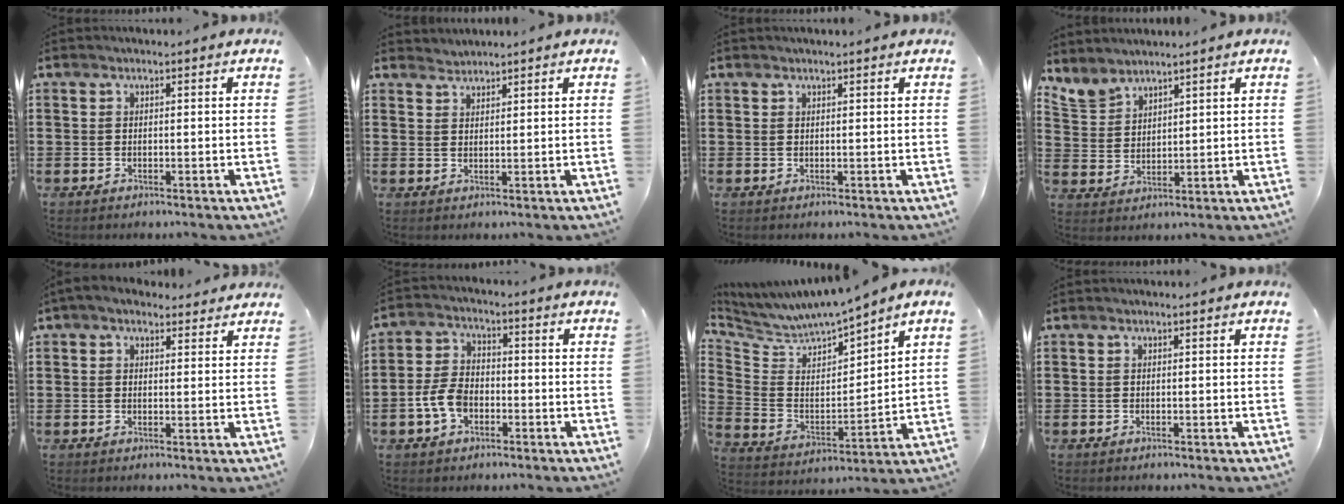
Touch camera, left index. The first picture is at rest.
{"total": 1.4, "force": [1.3, 0.0, -0.4], "torque": [0.003, 0.001, 0.028]}
{"total": 0.6, "force": [0.5, -0.1, 0.4], "torque": [-0.008, -0.003, 0.010]}
{"total": 4.2, "force": [3.9, 1.4, 0.5], "torque": [-0.027, -0.011, 0.076]}
{"total": 2.9, "force": [2.4, 1.1, 1.0], "torque": [-0.027, -0.001, 0.044]}
{"total": 6.0, "force": [-2.1, 3.7, 4.2], "torque": [-0.108, -0.001, -0.047]}
{"total": 4.8, "force": [4.8, 0.4, 0.7], "torque": [-0.046, -0.048, 0.076]}
{"total": 0.0}